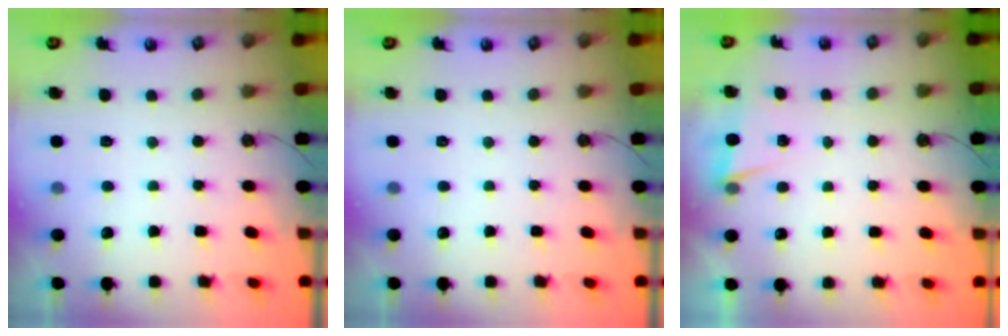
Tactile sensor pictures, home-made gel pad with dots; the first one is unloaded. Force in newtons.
{"total": 0.0}
{"total": 2.4, "press": 2.2, "slide": 1.1}